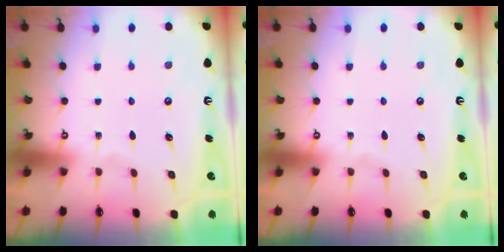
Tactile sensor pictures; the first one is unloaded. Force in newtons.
{"total": 0.0}